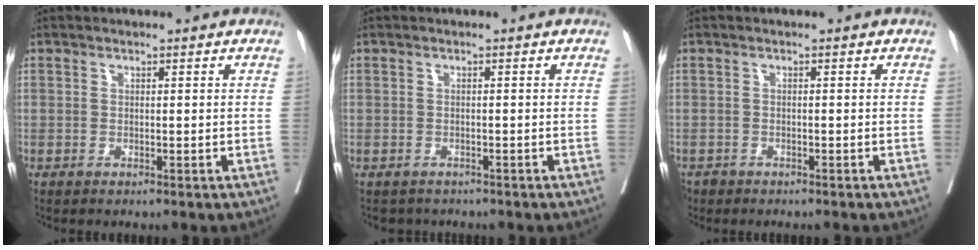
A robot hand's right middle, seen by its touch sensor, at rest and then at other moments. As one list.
[{"total": 2.7, "force": [-2.4, 1.3, 0.0], "torque": [-0.003, 0.000, -0.035]}, {"total": 2.4, "force": [-2.0, 1.4, 0.1], "torque": [-0.006, 0.001, -0.035]}]